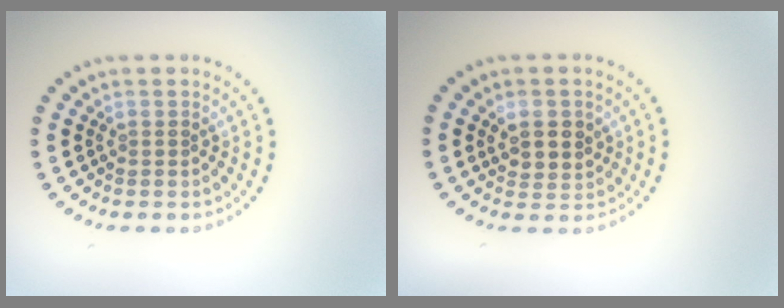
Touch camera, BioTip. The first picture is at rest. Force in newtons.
{"total": 2.8, "press": 2.6, "slide": 0.9}